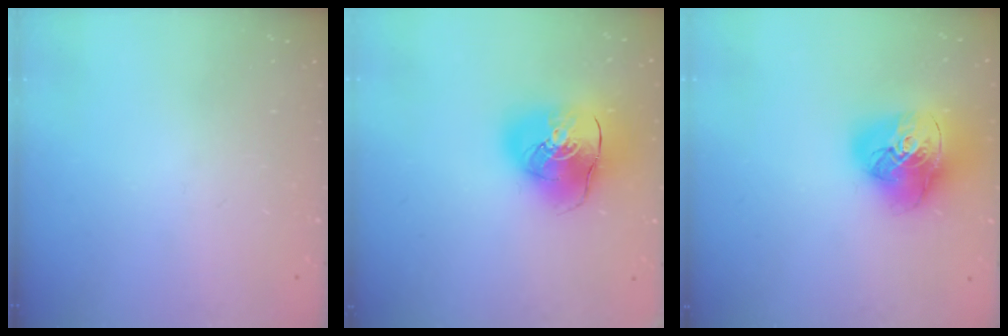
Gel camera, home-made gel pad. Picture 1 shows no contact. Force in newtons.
{"total": 15.9, "press": 15.6, "slide": 2.7}
{"total": 17.3, "press": 17.2, "slide": 2.0}